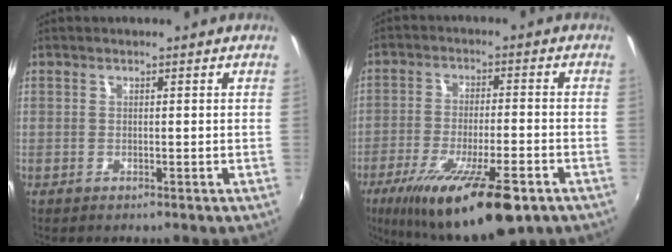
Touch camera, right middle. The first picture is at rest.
{"total": 19.1, "force": [-11.4, 5.0, 14.4], "torque": [-0.264, -0.051, -0.183]}